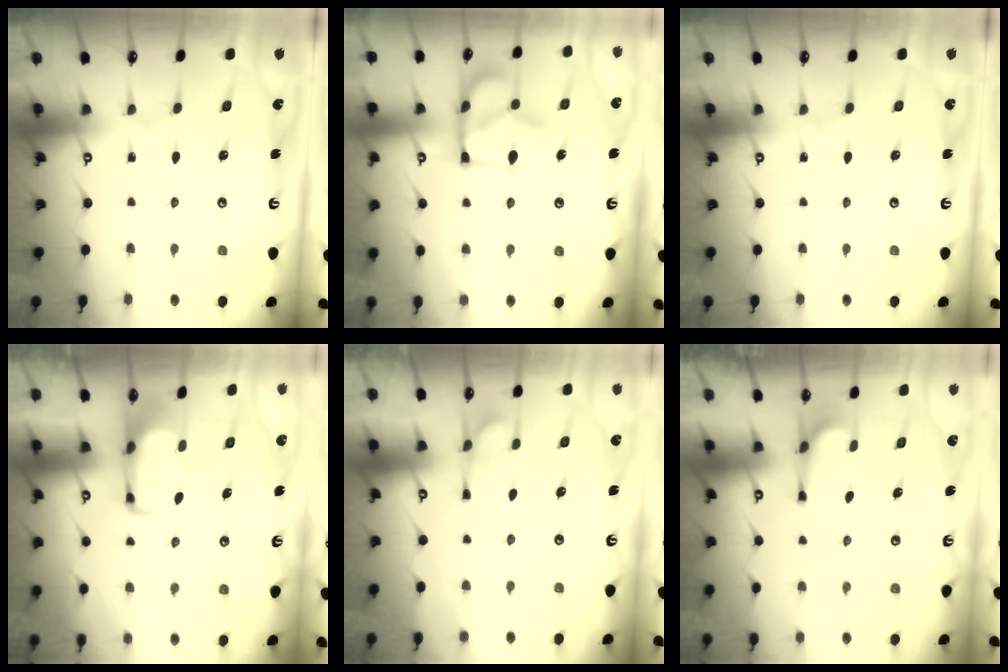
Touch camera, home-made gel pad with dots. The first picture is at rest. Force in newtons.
{"total": 14.2, "press": 14.1, "slide": 1.4}
{"total": 0.0}
{"total": 1.9, "press": 1.9, "slide": 0.4}
{"total": 2.8, "press": 2.4, "slide": 1.5}
{"total": 3.0, "press": 2.9, "slide": 0.7}